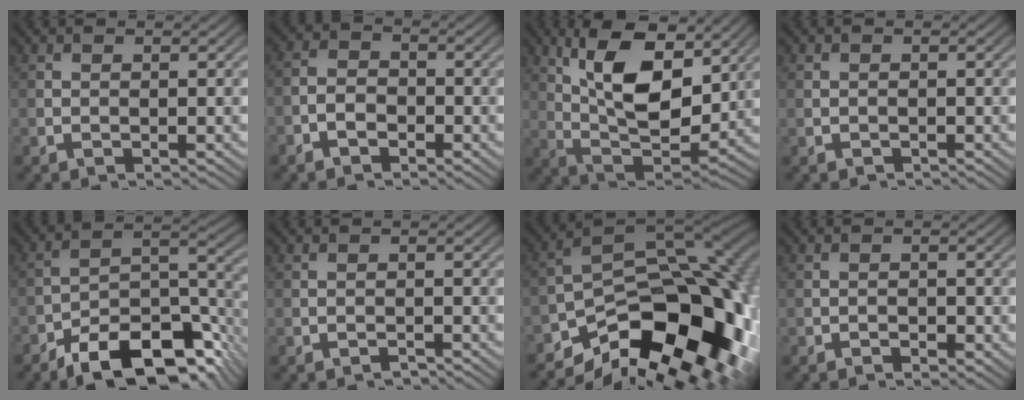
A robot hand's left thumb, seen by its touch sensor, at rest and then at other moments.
{"total": 2.8, "force": [-1.8, 1.7, 1.3], "torque": [-0.025, 0.004, -0.044]}
{"total": 13.3, "force": [5.6, 6.2, 10.4], "torque": [-0.198, -0.004, 0.105]}
{"total": 0.8, "force": [-0.4, 0.7, 0.2], "torque": [-0.001, -0.003, -0.011]}
{"total": 15.0, "force": [-10.7, 5.7, 8.9], "torque": [-0.149, -0.008, -0.176]}
{"total": 0.8, "force": [-0.7, 0.1, 0.2], "torque": [-0.001, 0.002, -0.015]}
{"total": 17.3, "force": [-8.9, 8.9, 11.8], "torque": [-0.155, -0.022, -0.143]}
{"total": 1.3, "force": [-0.8, 0.6, 0.8], "torque": [-0.011, 0.000, -0.015]}